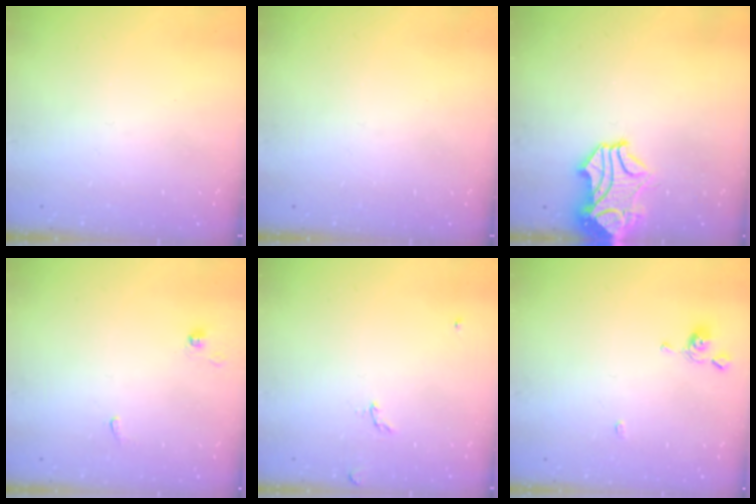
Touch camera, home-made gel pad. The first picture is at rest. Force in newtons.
{"total": 0.0}
{"total": 2.0, "press": 1.4, "slide": 1.5}
{"total": 0.9, "press": 0.9, "slide": 0.2}
{"total": 2.8, "press": 2.8, "slide": 0.3}
{"total": 1.3, "press": 1.2, "slide": 0.4}